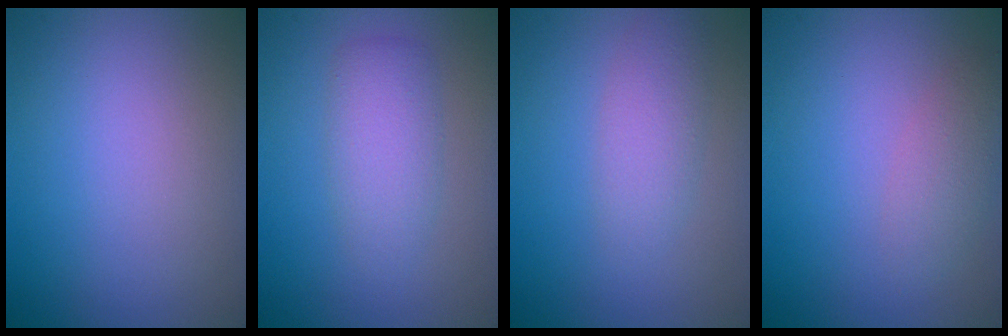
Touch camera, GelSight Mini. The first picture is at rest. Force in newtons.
{"total": 3.0, "press": 3.0, "slide": 0.1}
{"total": 2.2, "press": 2.2, "slide": 0.1}
{"total": 2.0, "press": 2.0, "slide": 0.0}